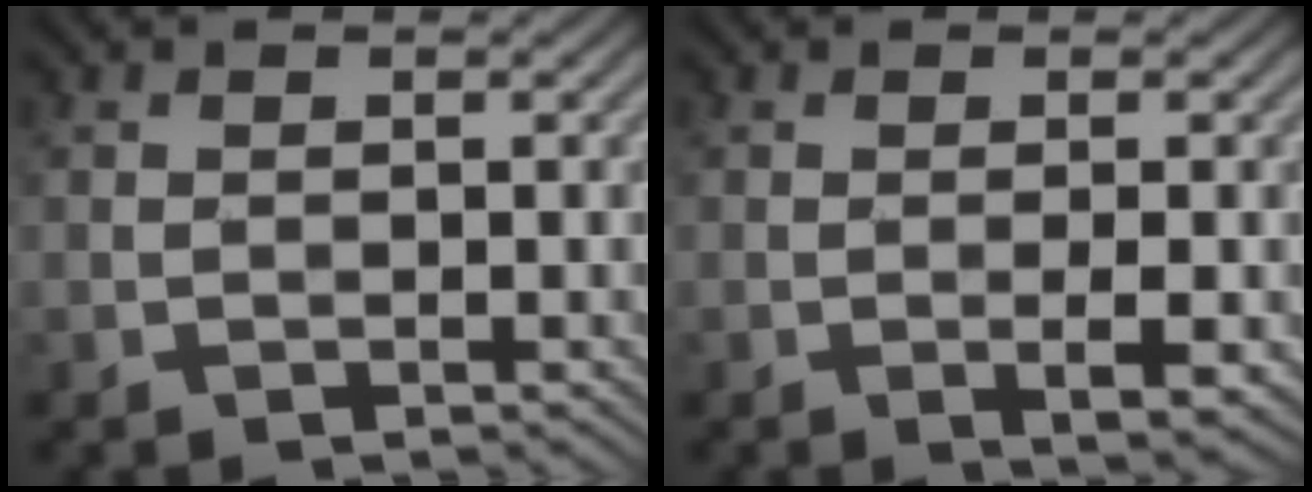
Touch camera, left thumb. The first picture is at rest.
{"total": 2.2, "force": [-0.7, 0.0, 2.1], "torque": [-0.042, 0.001, -0.011]}